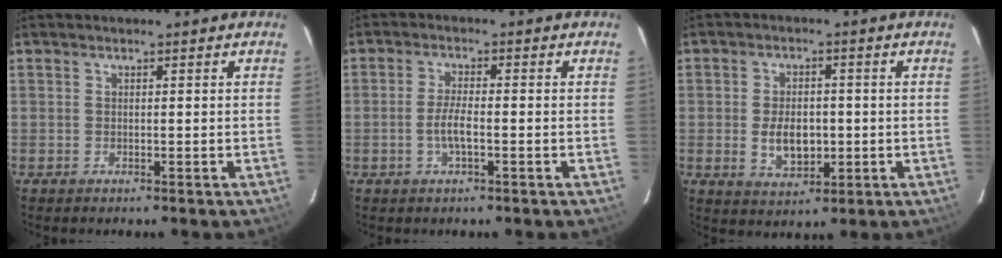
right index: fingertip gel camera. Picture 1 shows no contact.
{"total": 3.7, "force": [-1.2, 0.8, 3.4], "torque": [-0.070, -0.002, -0.023]}
{"total": 7.0, "force": [-1.0, 4.4, 5.4], "torque": [-0.103, -0.005, -0.009]}